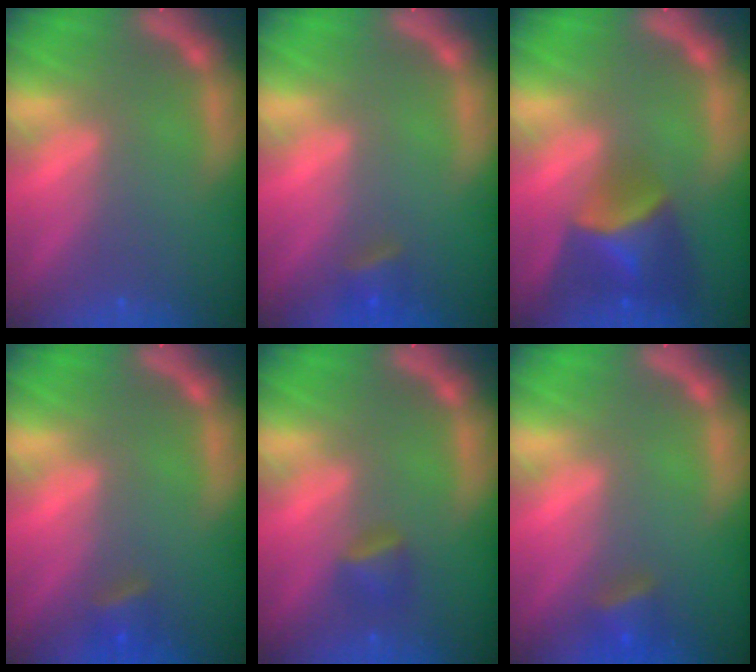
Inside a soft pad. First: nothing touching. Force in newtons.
{"total": 1.9}
{"total": 6.0}
{"total": 1.9}
{"total": 1.9}
{"total": 2.4}